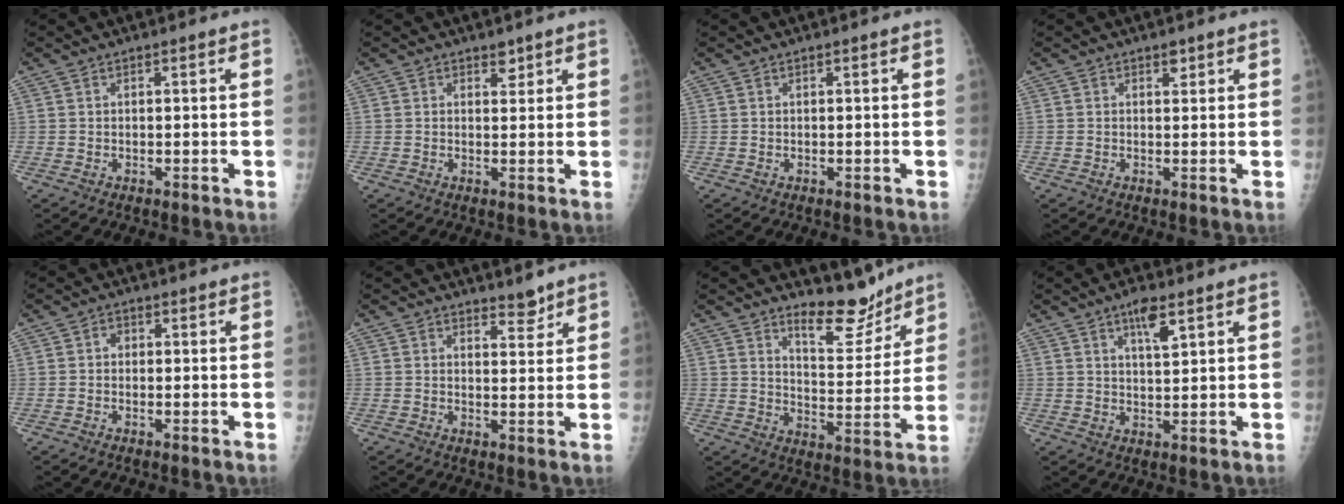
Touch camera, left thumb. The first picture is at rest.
{"total": 1.8, "force": [1.3, 0.9, 0.7], "torque": [0.004, -0.008, 0.017]}
{"total": 0.0}
{"total": 1.3, "force": [0.9, 0.7, 0.7], "torque": [0.000, -0.004, 0.012]}
{"total": 1.5, "force": [0.1, 1.2, 0.8], "torque": [-0.003, 0.004, -0.004]}
{"total": 3.0, "force": [2.6, 1.1, 1.0], "torque": [-0.002, -0.022, 0.039]}
{"total": 9.3, "force": [8.1, 3.0, 3.7], "torque": [-0.026, -0.073, 0.134]}
{"total": 5.3, "force": [3.1, 1.5, 4.0], "torque": [-0.062, -0.016, 0.054]}